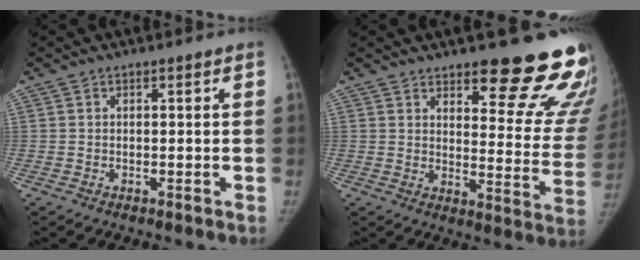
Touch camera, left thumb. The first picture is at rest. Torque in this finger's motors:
{"motor_torque": [1.60, 1.70, 1.01, -1.33, 0.22]}